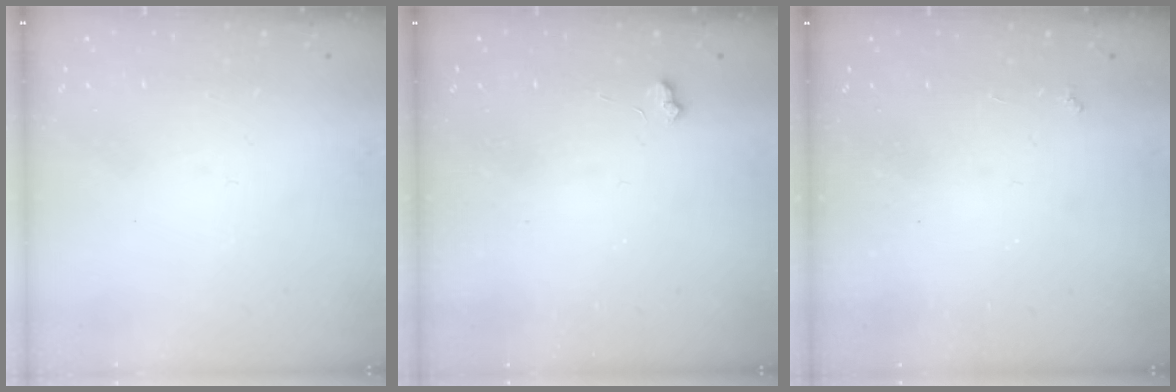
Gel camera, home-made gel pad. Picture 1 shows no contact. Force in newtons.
{"total": 2.3, "press": 2.3, "slide": 0.4}
{"total": 2.2, "press": 2.1, "slide": 0.4}